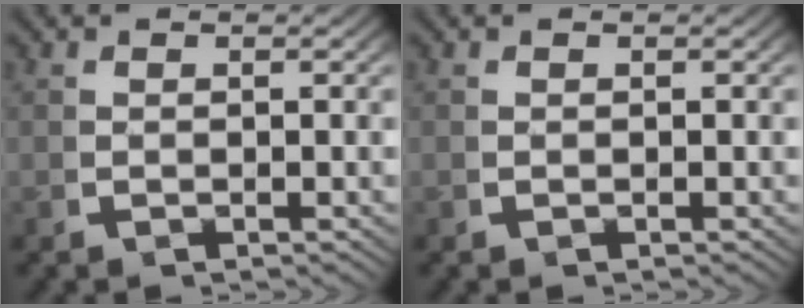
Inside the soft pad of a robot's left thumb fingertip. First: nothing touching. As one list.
[{"total": 0.0}]